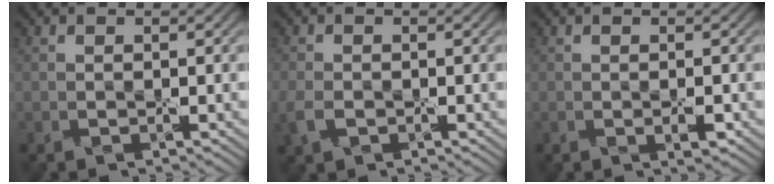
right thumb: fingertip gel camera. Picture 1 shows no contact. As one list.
[{"total": 2.9, "force": [-1.1, 1.9, 1.8], "torque": [-0.055, -0.008, -0.025]}, {"total": 1.2, "force": [-0.3, 0.3, 1.1], "torque": [-0.018, -0.004, -0.003]}]